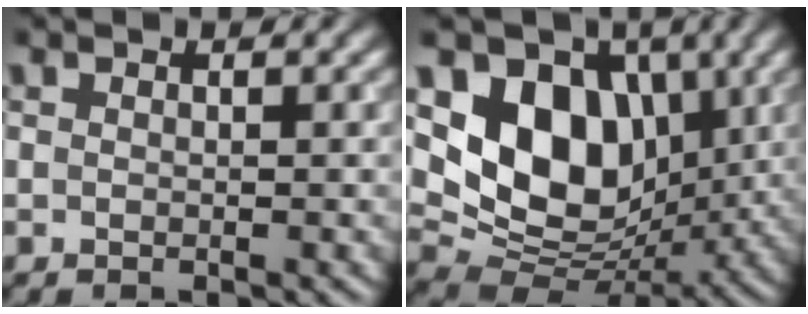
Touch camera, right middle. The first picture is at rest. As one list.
[{"total": 11.0, "force": [2.5, 8.0, 7.1], "torque": [-0.123, -0.013, 0.041]}]